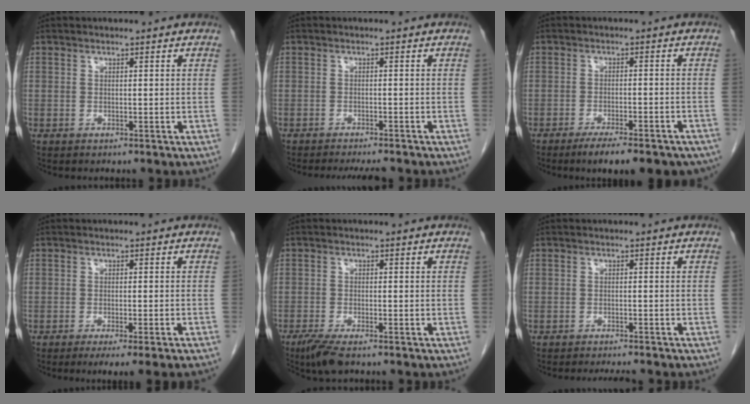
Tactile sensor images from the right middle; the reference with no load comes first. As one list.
[{"total": 5.7, "force": [-5.1, 0.6, 2.4], "torque": [-0.029, -0.009, -0.073]}, {"total": 12.2, "force": [-9.8, 2.9, 6.8], "torque": [-0.066, 0.001, -0.128]}, {"total": 6.2, "force": [-4.7, -0.8, 3.9], "torque": [-0.037, -0.011, -0.067]}, {"total": 4.5, "force": [-3.4, 0.7, 3.0], "torque": [-0.059, -0.012, -0.060]}, {"total": 4.2, "force": [-3.9, 0.2, 1.5], "torque": [-0.018, -0.008, -0.055]}]